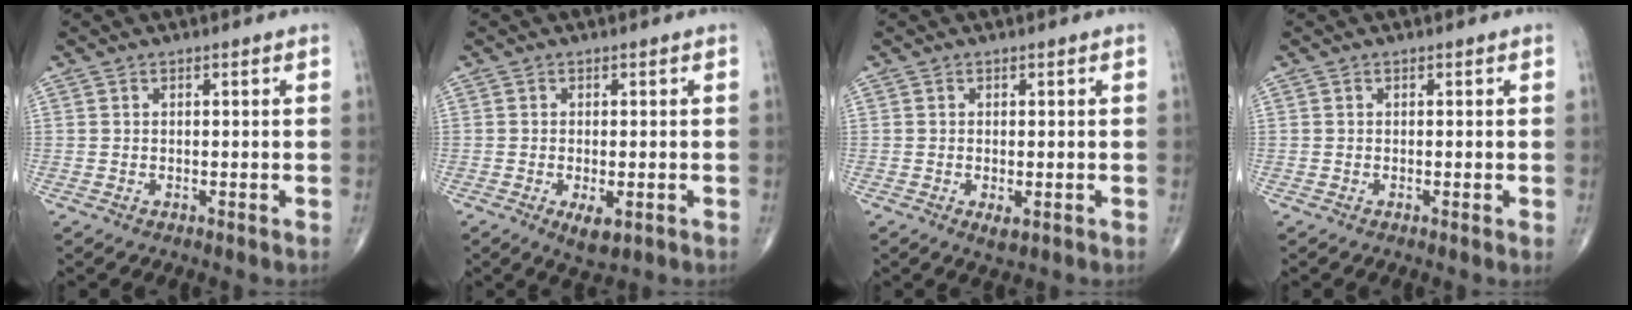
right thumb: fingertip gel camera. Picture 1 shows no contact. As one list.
[{"total": 3.9, "force": [-1.3, 1.6, 3.3], "torque": [-0.050, -0.009, -0.015]}, {"total": 2.0, "force": [-0.6, 0.8, 1.7], "torque": [-0.027, -0.005, -0.004]}, {"total": 0.7, "force": [0.0, 0.0, 0.7], "torque": [-0.016, -0.002, 0.000]}]